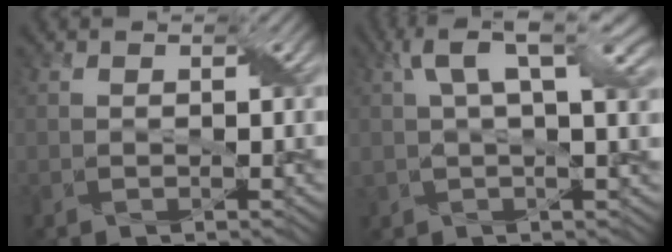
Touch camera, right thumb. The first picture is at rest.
{"total": 7.9, "force": [3.0, 2.2, 7.0], "torque": [-0.134, 0.018, 0.053]}